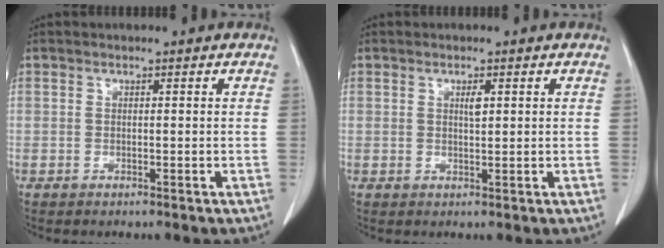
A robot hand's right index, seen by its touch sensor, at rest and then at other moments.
{"total": 1.3, "force": [0.5, 0.3, 1.2], "torque": [-0.021, -0.001, 0.009]}